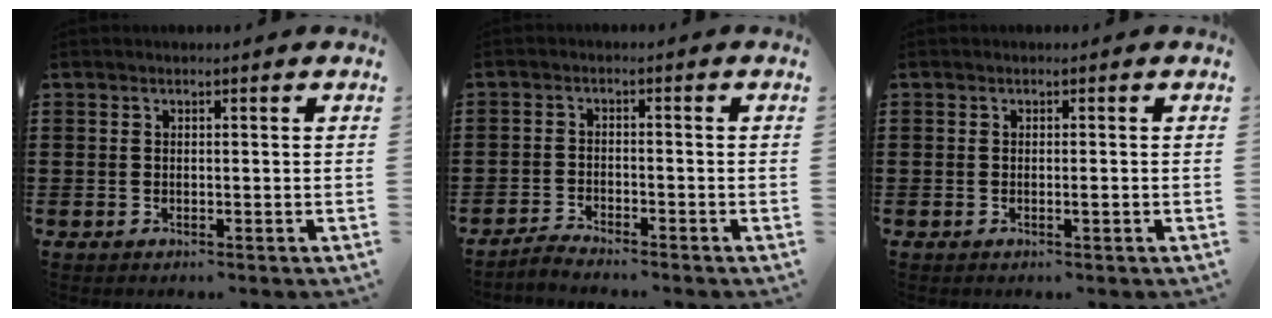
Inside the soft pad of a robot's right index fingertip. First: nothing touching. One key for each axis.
{"total": 2.1, "fx": -2.1, "fy": 0.0, "fz": 0.1, "tx": -0.006, "ty": 0.005, "tz": -0.042}
{"total": 0.8, "fx": -0.2, "fy": 0.0, "fz": 0.8, "tx": -0.014, "ty": -0.006, "tz": -0.002}